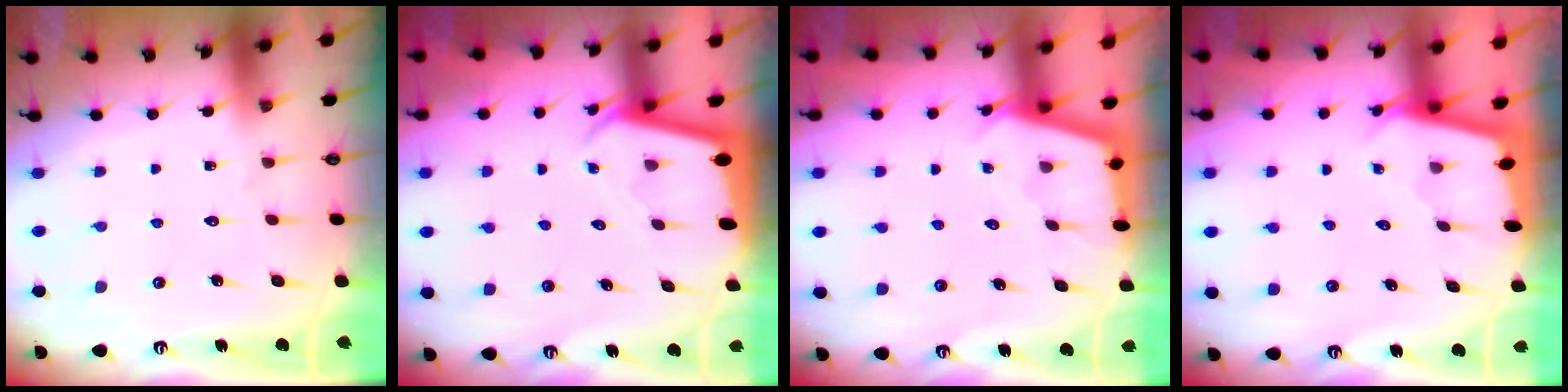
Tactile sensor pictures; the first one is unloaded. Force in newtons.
{"total": 2.2, "press": 2.2, "slide": 0.1}
{"total": 2.5, "press": 2.5, "slide": 0.1}
{"total": 1.8, "press": 1.8, "slide": 0.2}